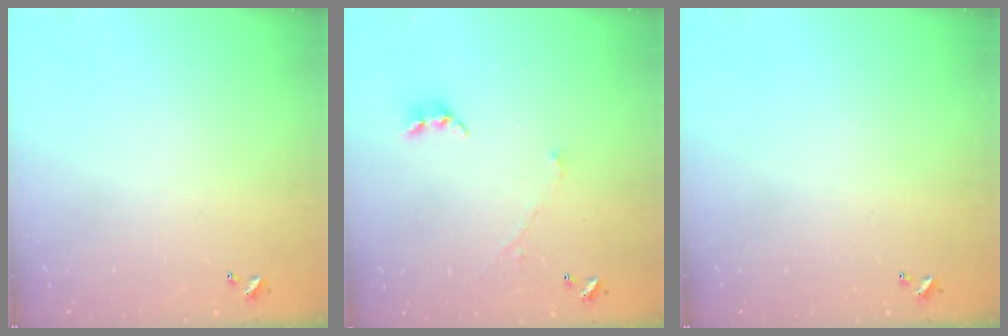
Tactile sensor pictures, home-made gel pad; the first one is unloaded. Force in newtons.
{"total": 2.9, "press": 2.9, "slide": 0.4}
{"total": 0.0}